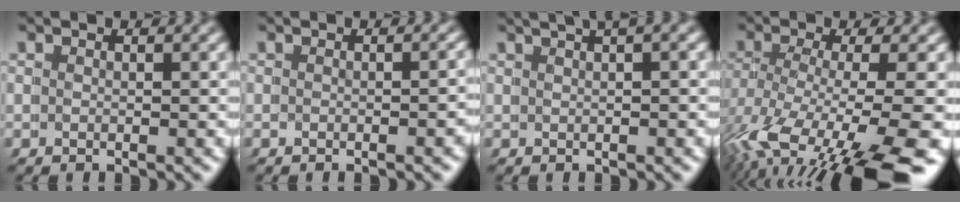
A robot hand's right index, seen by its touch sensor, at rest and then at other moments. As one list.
[{"total": 1.3, "force": [-0.6, 0.0, 1.2], "torque": [-0.002, 0.009, -0.013]}, {"total": 3.9, "force": [2.2, 1.3, 3.0], "torque": [-0.022, 0.025, 0.025]}, {"total": 10.1, "force": [-3.5, 4.6, 8.2], "torque": [-0.163, -0.051, -0.030]}]